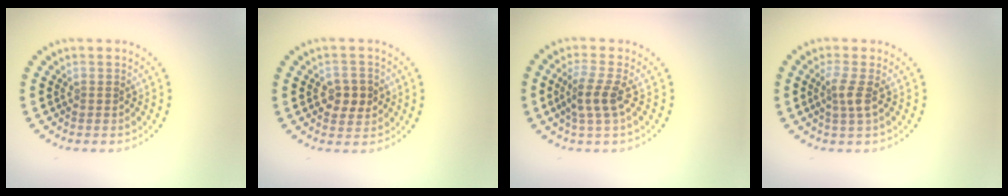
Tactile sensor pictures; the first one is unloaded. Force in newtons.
{"total": 2.6, "press": 2.6, "slide": 0.2}
{"total": 2.4, "press": 2.1, "slide": 1.2}
{"total": 1.8, "press": 1.4, "slide": 1.2}